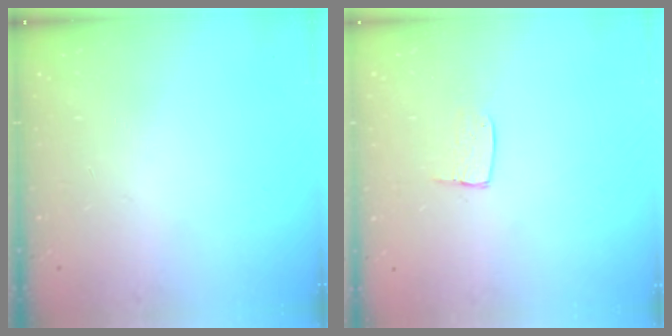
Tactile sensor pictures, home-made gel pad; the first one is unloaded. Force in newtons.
{"total": 5.2, "press": 5.2, "slide": 0.4}